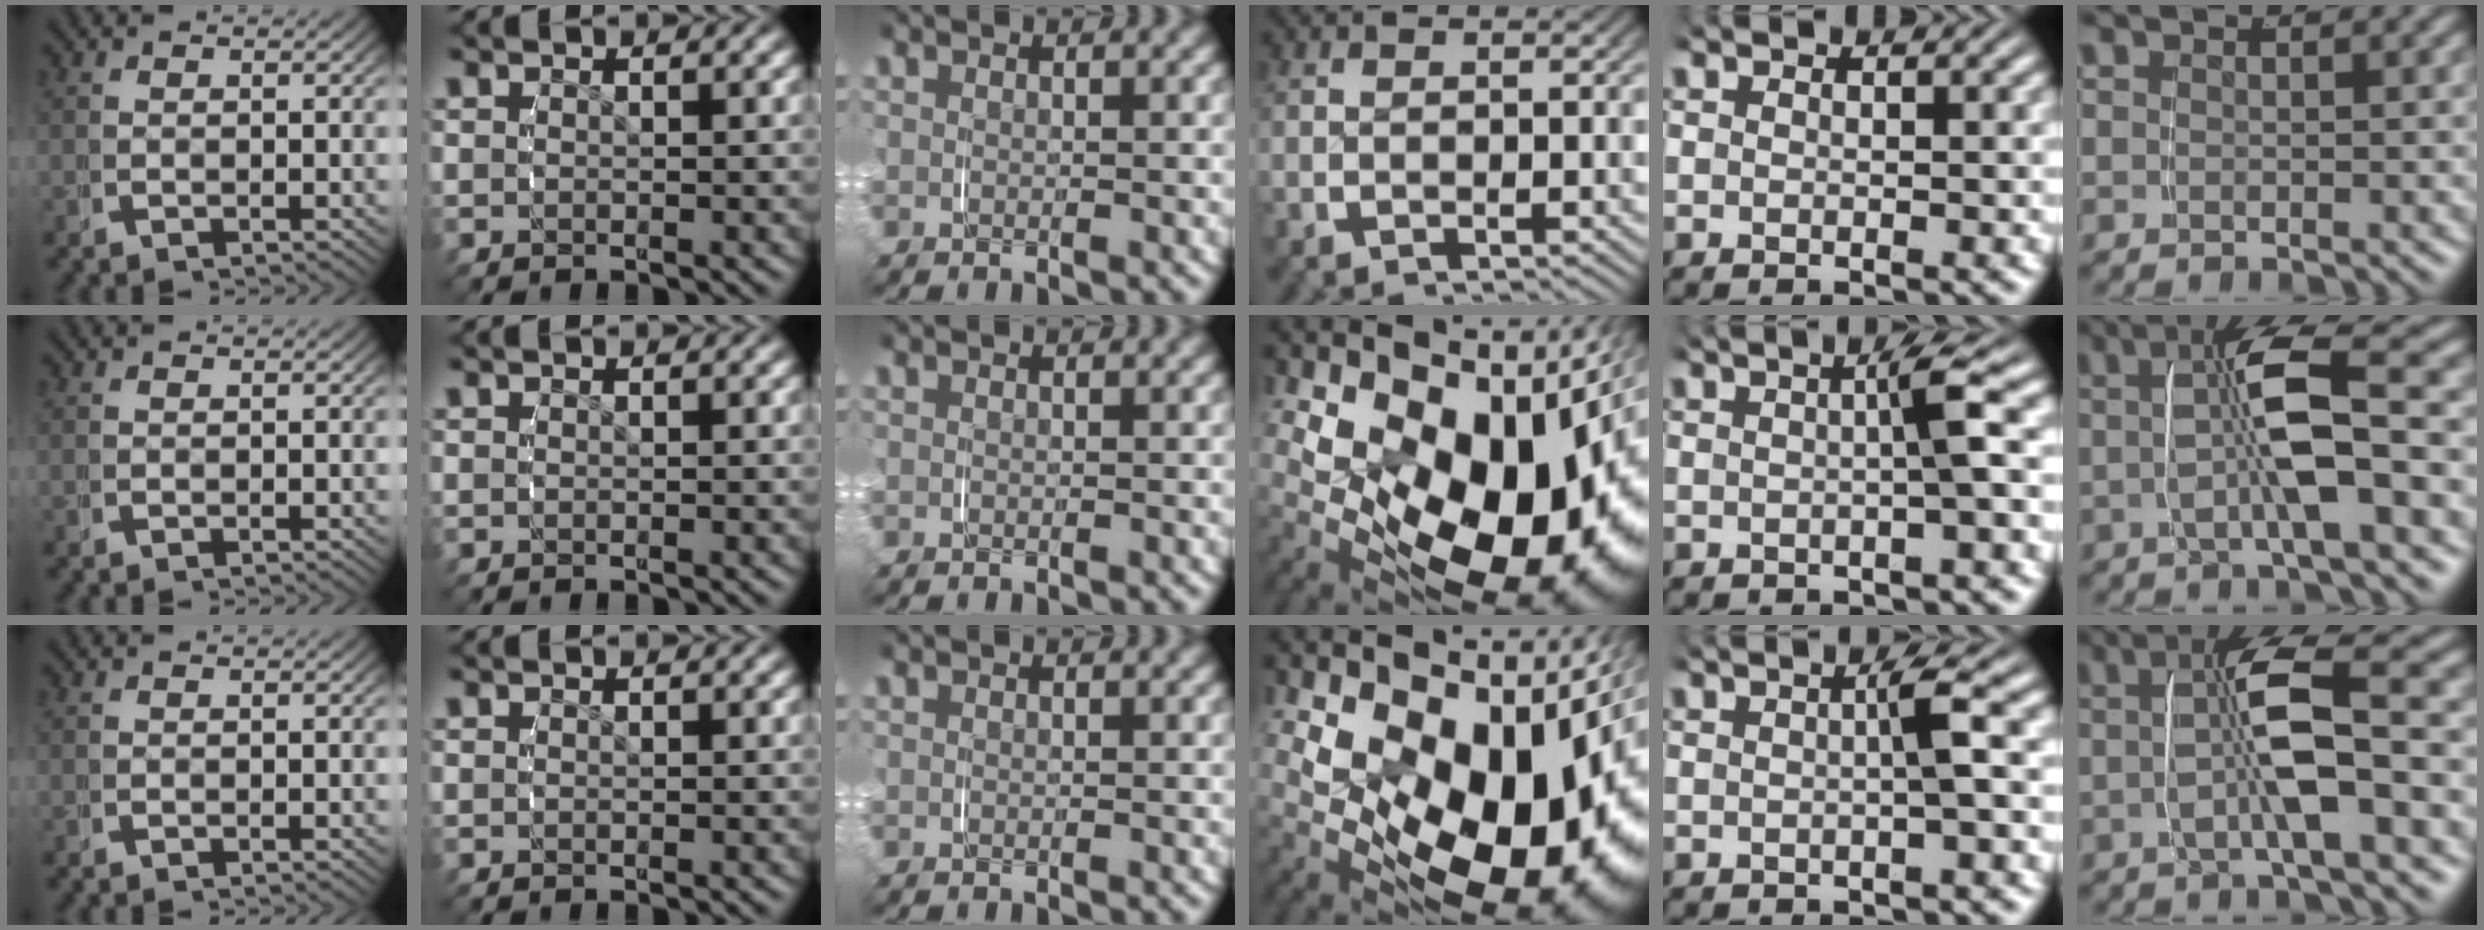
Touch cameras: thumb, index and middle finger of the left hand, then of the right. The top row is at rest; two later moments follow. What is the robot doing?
{"motion": "grasp_and_lifting", "object": "phone"}